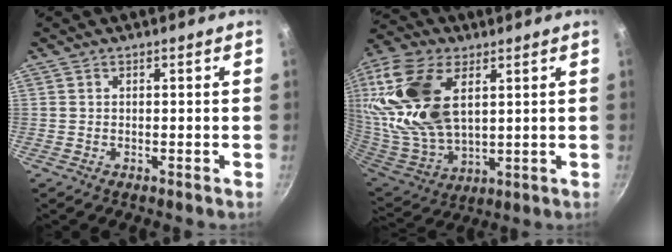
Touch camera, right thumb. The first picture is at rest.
{"total": 22.1, "force": [7.1, 12.6, 16.8], "torque": [-0.333, -0.033, 0.140]}